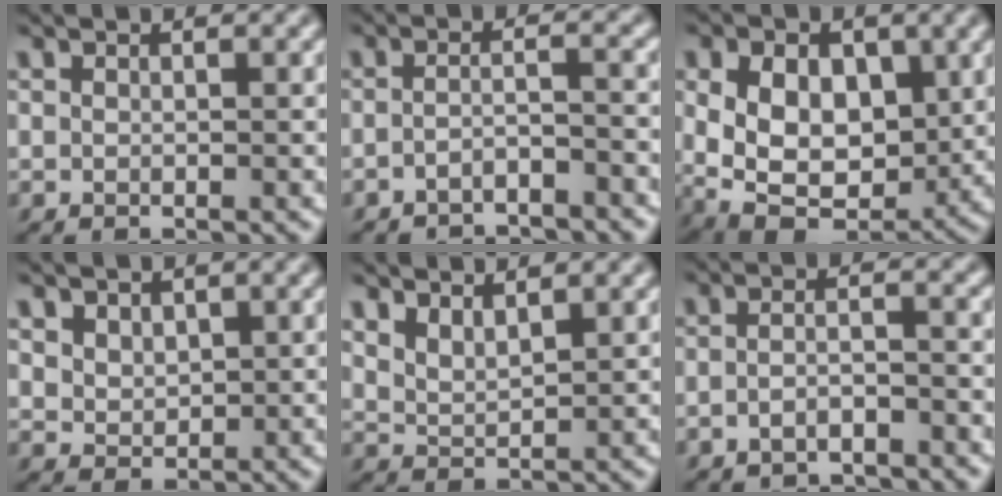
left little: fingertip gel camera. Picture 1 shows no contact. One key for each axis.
{"total": 2.2, "fx": -2.0, "fy": -0.1, "fz": 0.8, "tx": -0.017, "ty": 0.005, "tz": -0.046}
{"total": 10.0, "fx": 0.2, "fy": 6.9, "fz": 7.3, "tx": -0.118, "ty": -0.009, "tz": 0.005}
{"total": 2.8, "fx": 1.3, "fy": 2.0, "fz": 1.5, "tx": -0.050, "ty": -0.002, "tz": 0.037}
{"total": 2.4, "fx": 1.7, "fy": 0.8, "fz": 1.5, "tx": -0.035, "ty": 0.000, "tz": 0.036}
{"total": 2.3, "fx": -1.8, "fy": 0.5, "fz": 1.3, "tx": -0.027, "ty": 0.005, "tz": -0.040}